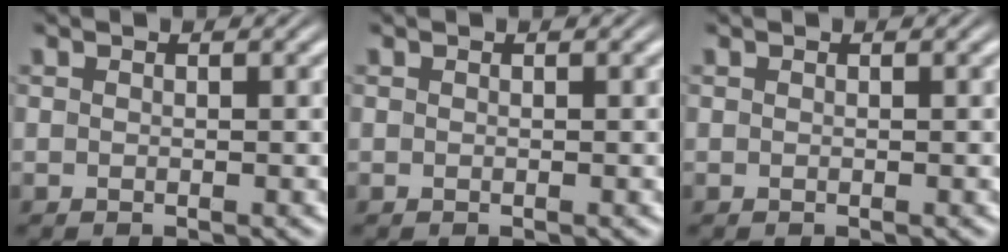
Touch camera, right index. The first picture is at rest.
{"total": 0.0}
{"total": 0.0}